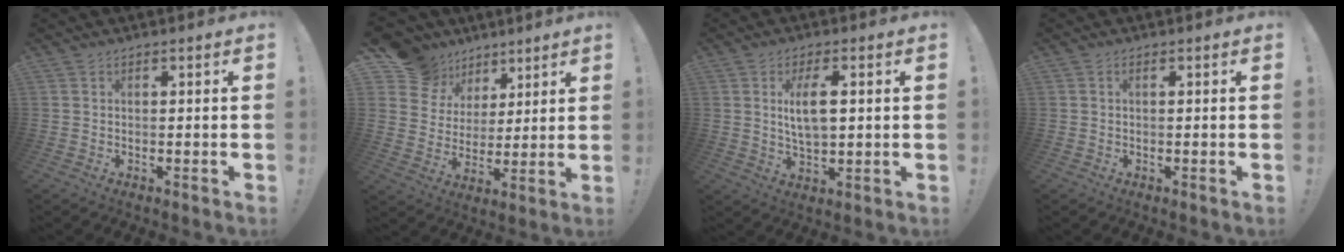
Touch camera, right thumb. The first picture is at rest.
{"total": 13.2, "force": [7.9, 10.1, 3.1], "torque": [-0.057, -0.050, 0.161]}
{"total": 8.0, "force": [1.6, 3.2, 7.2], "torque": [-0.124, -0.004, 0.022]}
{"total": 0.8, "force": [0.0, 0.1, 0.8], "torque": [-0.019, 0.003, 0.000]}